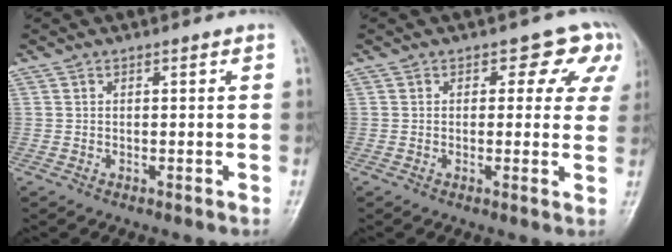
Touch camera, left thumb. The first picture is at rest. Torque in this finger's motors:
{"motor_torque": [0.21, 0.08, -0.19, 0.09, 0.05]}